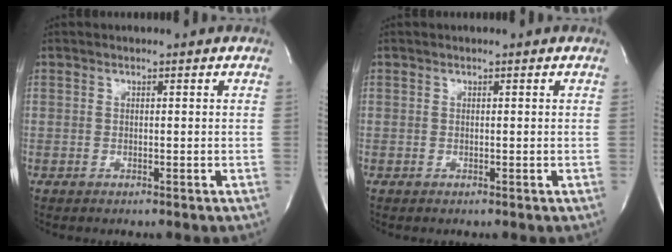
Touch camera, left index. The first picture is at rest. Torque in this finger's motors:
{"motor_torque": [-0.41, 0.41, -0.04, -0.01]}